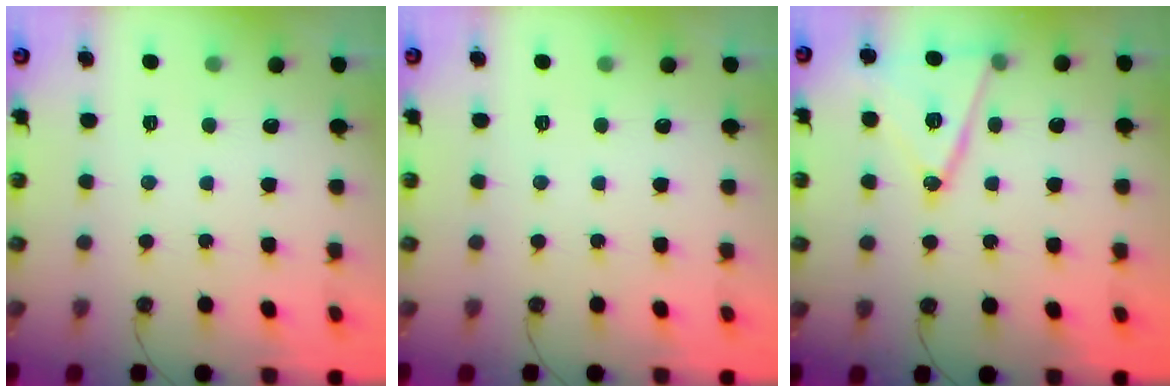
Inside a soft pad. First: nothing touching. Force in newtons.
{"total": 0.0}
{"total": 15.6, "press": 15.2, "slide": 3.4}